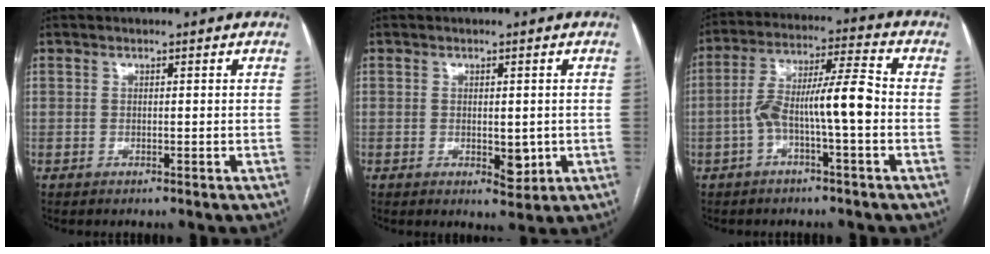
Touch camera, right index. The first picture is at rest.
{"total": 3.4, "force": [-0.4, 1.8, 2.8], "torque": [-0.035, -0.007, 0.002]}
{"total": 9.9, "force": [-2.3, 1.0, 9.6], "torque": [-0.172, 0.033, -0.042]}